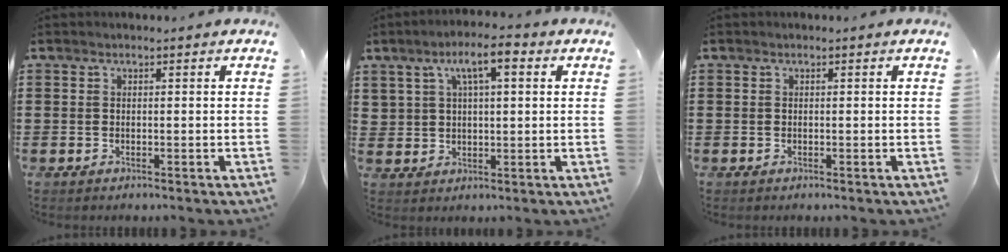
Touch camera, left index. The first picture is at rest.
{"total": 6.5, "force": [3.2, 2.6, 5.0], "torque": [-0.090, 0.005, 0.050]}
{"total": 0.0}